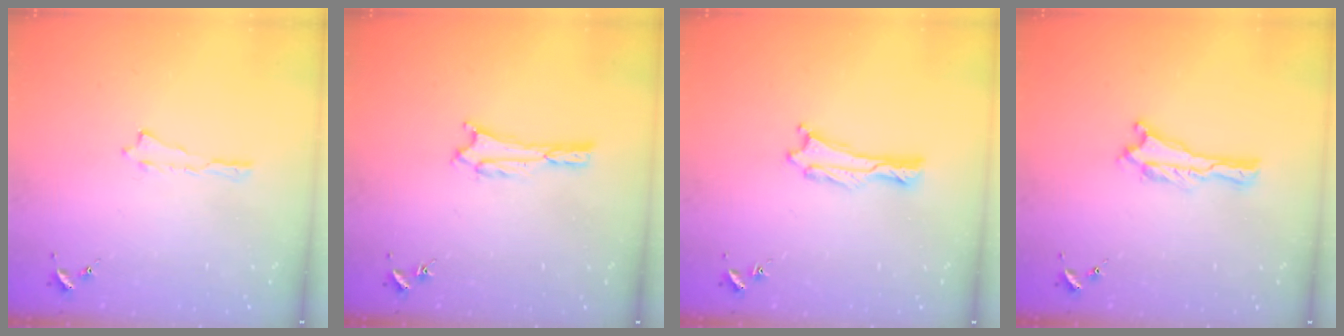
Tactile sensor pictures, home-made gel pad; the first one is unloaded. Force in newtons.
{"total": 1.6, "press": 1.6, "slide": 0.2}
{"total": 0.0}
{"total": 0.0}